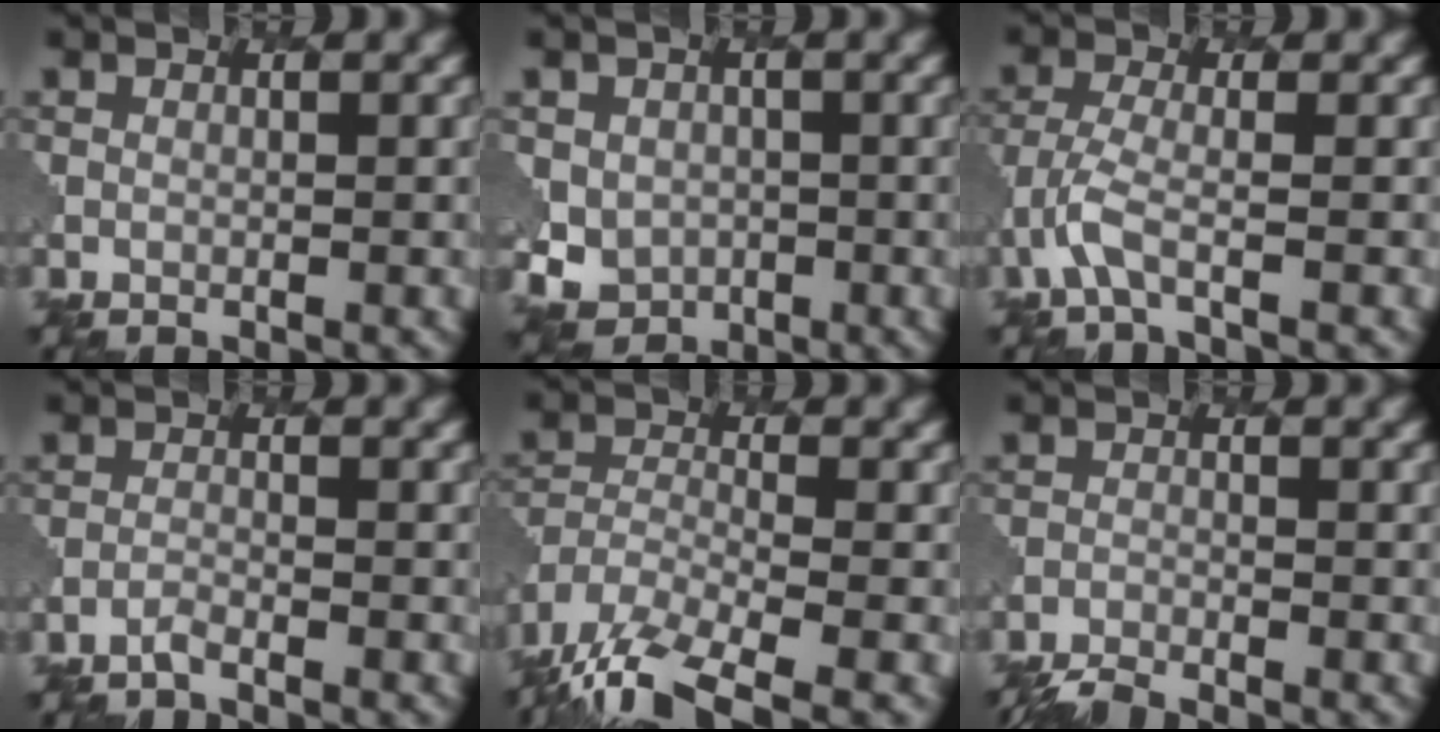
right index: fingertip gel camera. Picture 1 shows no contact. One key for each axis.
{"total": 4.4, "fx": -0.2, "fy": 4.1, "fz": 1.3, "tx": -0.026, "ty": -0.010, "tz": -0.007}
{"total": 2.8, "fx": -1.6, "fy": 0.6, "fz": 2.2, "tx": -0.059, "ty": -0.007, "tz": -0.042}
{"total": 0.8, "fx": -0.8, "fy": 0.1, "fz": 0.1, "tx": -0.001, "ty": 0.000, "tz": -0.020}
{"total": 9.7, "fx": -7.1, "fy": 3.2, "fz": 5.7, "tx": -0.119, "ty": -0.022, "tz": -0.135}
{"total": 3.0, "fx": -2.9, "fy": 0.2, "fz": 0.7, "tx": -0.022, "ty": -0.014, "tz": -0.054}